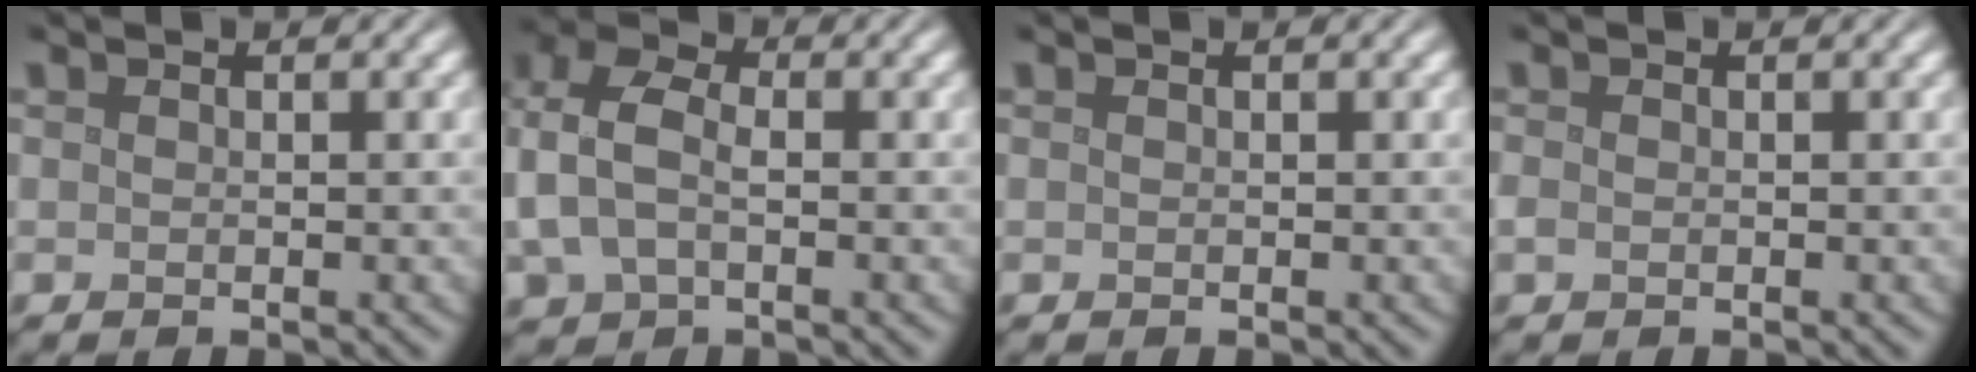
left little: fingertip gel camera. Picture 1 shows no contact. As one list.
[{"total": 6.1, "force": [0.3, 4.3, 4.4], "torque": [-0.111, 0.008, -0.003]}, {"total": 0.0}, {"total": 0.6, "force": [-0.2, 0.5, 0.3], "torque": [-0.009, -0.003, -0.005]}]